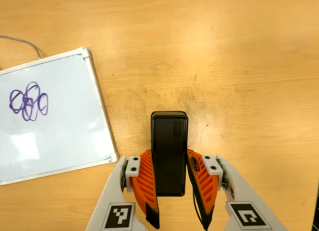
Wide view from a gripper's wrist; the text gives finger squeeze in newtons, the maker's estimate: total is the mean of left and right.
{"total": 4.6, "left": 3.0, "right": 6.2}